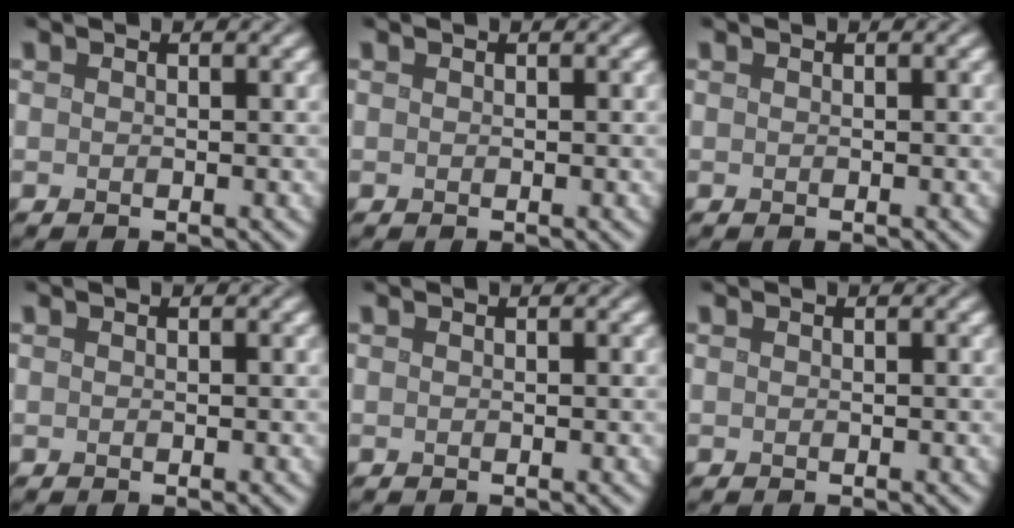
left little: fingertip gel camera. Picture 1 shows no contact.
{"total": 0.0}
{"total": 0.0}
{"total": 0.0}
{"total": 0.0}
{"total": 0.0}